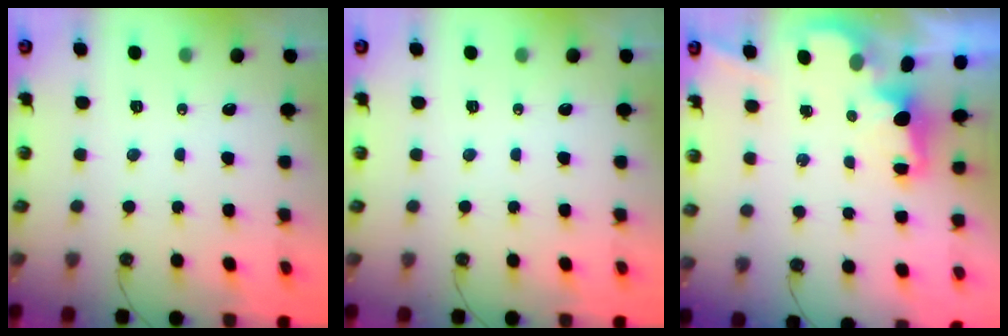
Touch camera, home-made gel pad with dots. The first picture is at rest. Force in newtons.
{"total": 0.0}
{"total": 1.7, "press": 1.6, "slide": 0.7}